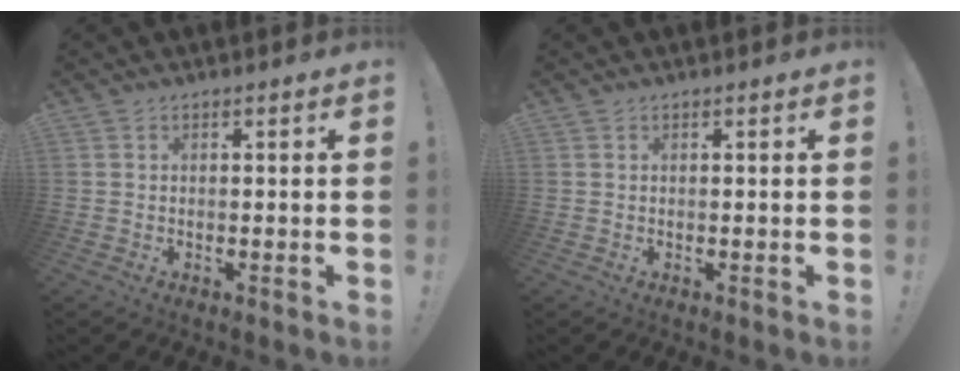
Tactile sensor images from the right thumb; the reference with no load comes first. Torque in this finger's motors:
{"motor_torque": [-0.08, -0.08, 0.01, 0.01, 0.00]}